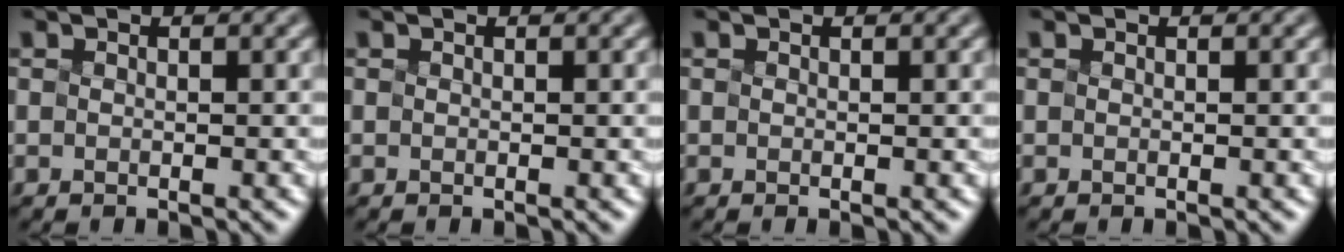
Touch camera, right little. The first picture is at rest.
{"total": 0.0}
{"total": 0.0}
{"total": 0.0}